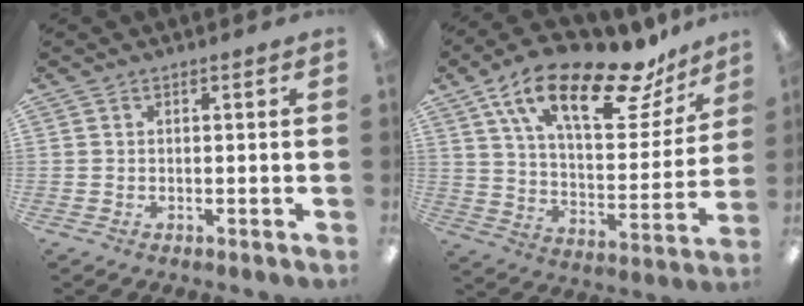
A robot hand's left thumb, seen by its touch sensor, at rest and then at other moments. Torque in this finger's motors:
{"motor_torque": [0.41, 0.41, 1.46, -1.31, 0.42]}